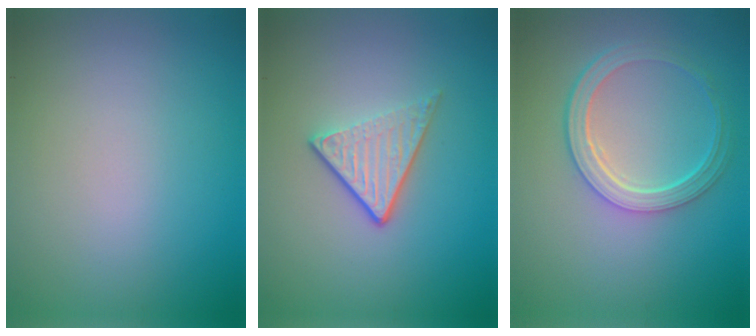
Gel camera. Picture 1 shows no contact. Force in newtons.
{"total": 3.6, "press": 2.6, "slide": 2.5}
{"total": 4.3, "press": 3.2, "slide": 2.9}